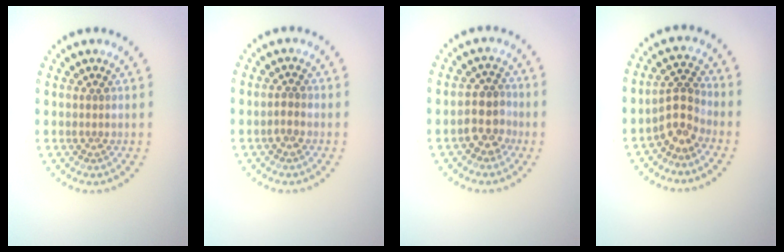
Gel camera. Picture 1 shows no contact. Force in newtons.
{"total": 0.6, "press": 0.5, "slide": 0.3}
{"total": 2.7, "press": 2.5, "slide": 1.0}
{"total": 2.7, "press": 2.2, "slide": 1.6}